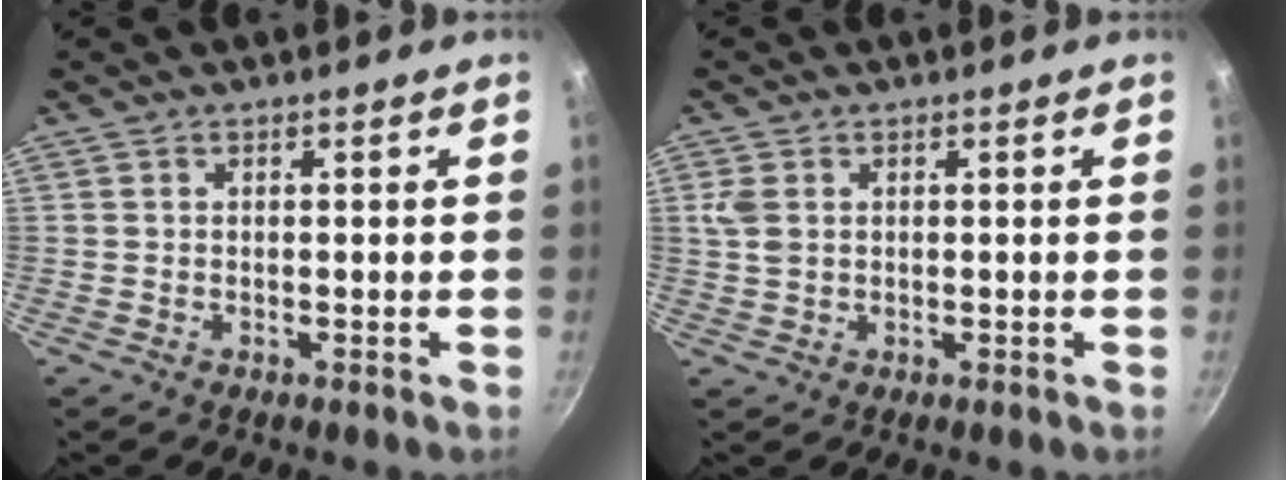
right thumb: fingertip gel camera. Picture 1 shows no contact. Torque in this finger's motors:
{"motor_torque": [0.16, 1.15, 0.56, 0.31, -0.02]}